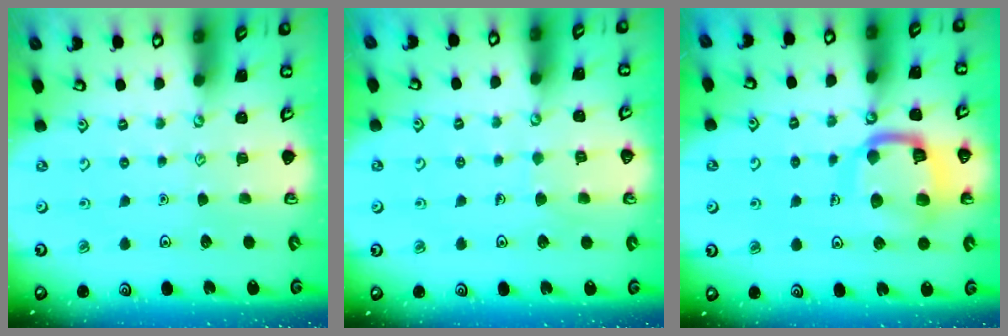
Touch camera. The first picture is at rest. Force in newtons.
{"total": 4.6, "press": 4.6, "slide": 0.3}
{"total": 15.4, "press": 15.3, "slide": 1.6}